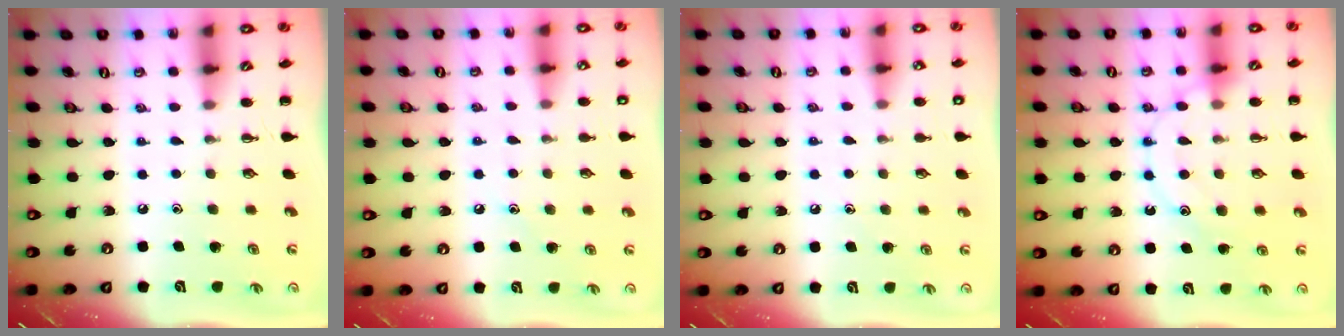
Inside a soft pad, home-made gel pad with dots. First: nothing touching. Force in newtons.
{"total": 6.7, "press": 6.5, "slide": 1.8}
{"total": 6.9, "press": 6.6, "slide": 1.9}
{"total": 12.0, "press": 12.0, "slide": 0.9}